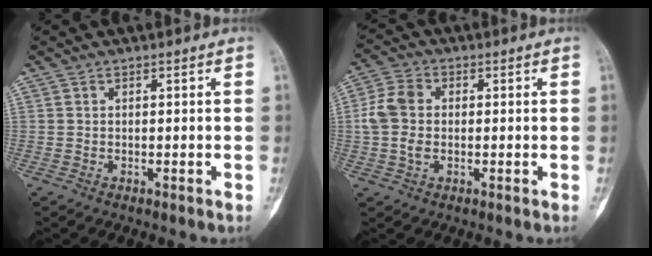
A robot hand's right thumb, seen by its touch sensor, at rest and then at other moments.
{"total": 6.7, "force": [-0.1, 4.7, 4.8], "torque": [-0.100, 0.014, -0.008]}